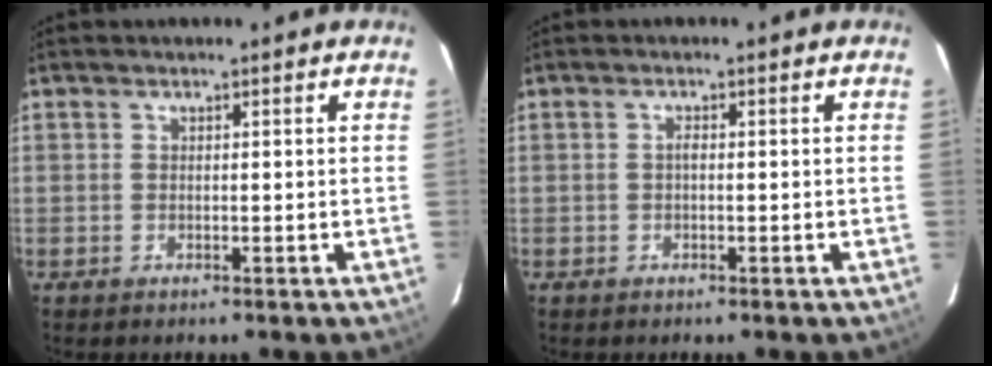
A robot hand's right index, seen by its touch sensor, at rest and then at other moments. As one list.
[{"total": 0.7, "force": [-0.1, 0.3, 0.7], "torque": [-0.013, 0.005, -0.004]}]